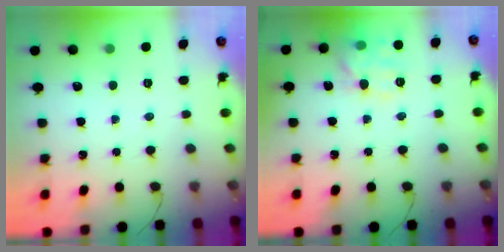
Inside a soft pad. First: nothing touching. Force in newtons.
{"total": 9.4, "press": 9.4, "slide": 0.4}